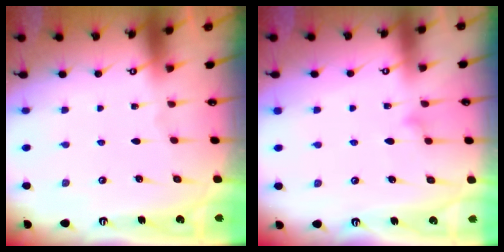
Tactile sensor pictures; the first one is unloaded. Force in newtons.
{"total": 9.7, "press": 9.7, "slide": 0.2}